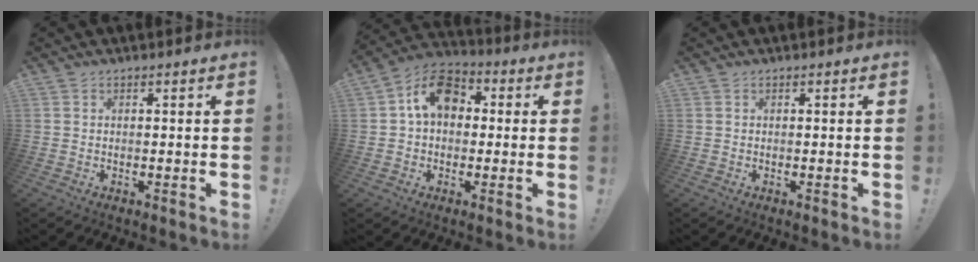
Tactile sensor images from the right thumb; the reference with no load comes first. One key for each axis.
{"total": 12.4, "fx": 2.9, "fy": 8.8, "fz": 8.2, "tx": -0.127, "ty": 0.016, "tz": 0.059}
{"total": 0.0}